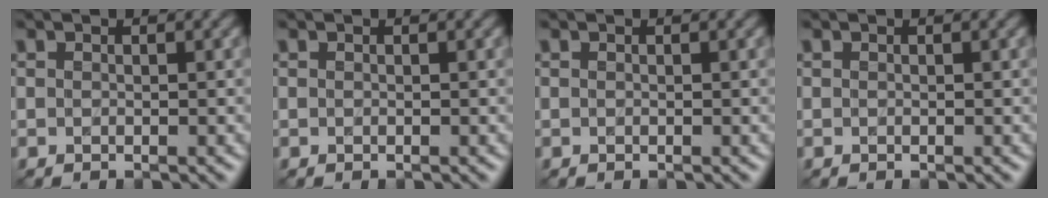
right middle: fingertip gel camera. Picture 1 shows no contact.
{"total": 0.0}
{"total": 0.0}
{"total": 0.0}